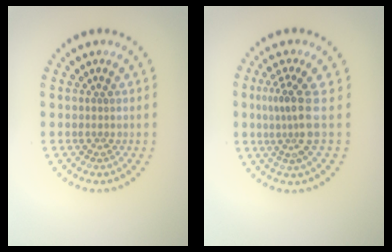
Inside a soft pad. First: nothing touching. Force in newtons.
{"total": 3.4, "press": 2.4, "slide": 2.4}